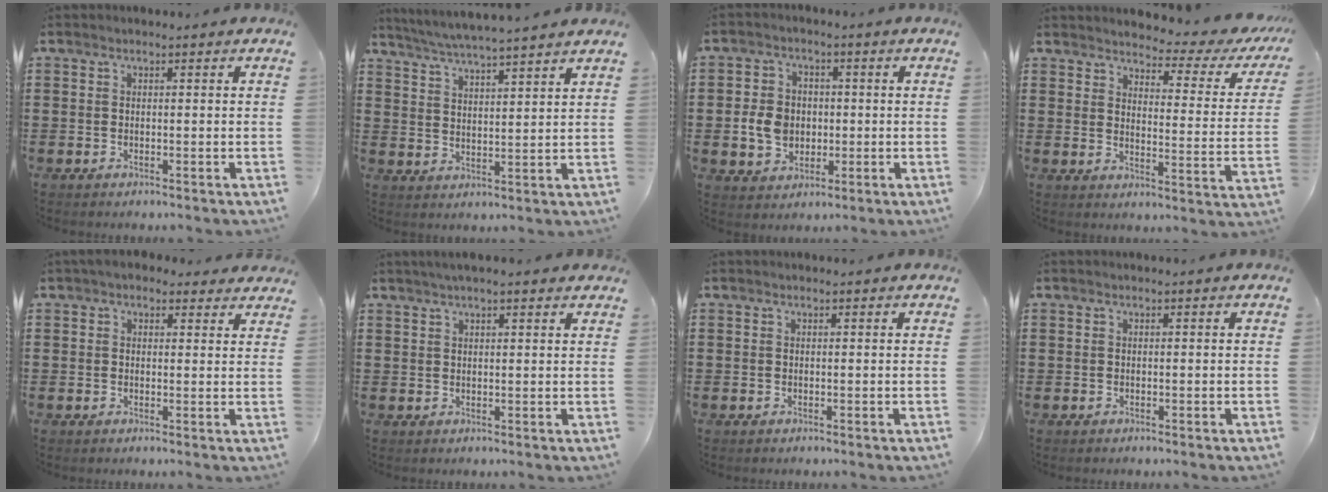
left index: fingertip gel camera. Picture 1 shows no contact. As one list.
[{"total": 4.3, "force": [4.1, -0.8, 1.0], "torque": [-0.036, -0.025, 0.070]}, {"total": 6.1, "force": [-0.6, 5.0, 3.4], "torque": [-0.079, 0.005, -0.015]}, {"total": 3.3, "force": [3.0, 0.3, 1.3], "torque": [-0.039, -0.028, 0.042]}, {"total": 2.7, "force": [2.1, 1.5, 0.9], "torque": [-0.025, 0.003, 0.039]}, {"total": 2.5, "force": [2.1, 0.1, 1.4], "torque": [-0.030, 0.004, 0.038]}, {"total": 0.0}, {"total": 0.0}]